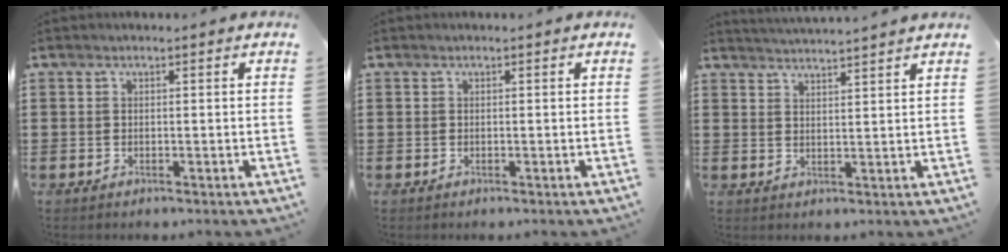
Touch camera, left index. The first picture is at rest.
{"total": 0.0}
{"total": 2.9, "force": [2.8, -0.8, 0.0], "torque": [-0.009, -0.014, 0.051]}